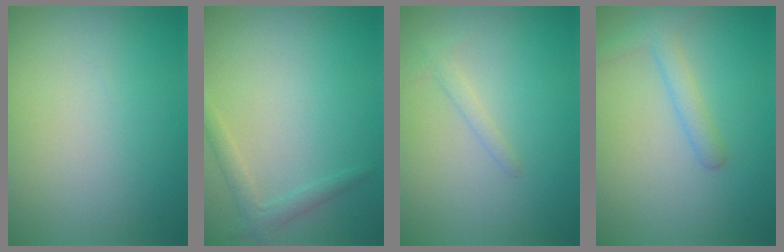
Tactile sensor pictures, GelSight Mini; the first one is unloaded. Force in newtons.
{"total": 1.6, "press": 1.6, "slide": 0.1}
{"total": 1.1, "press": 1.1, "slide": 0.1}
{"total": 2.0, "press": 1.9, "slide": 0.1}